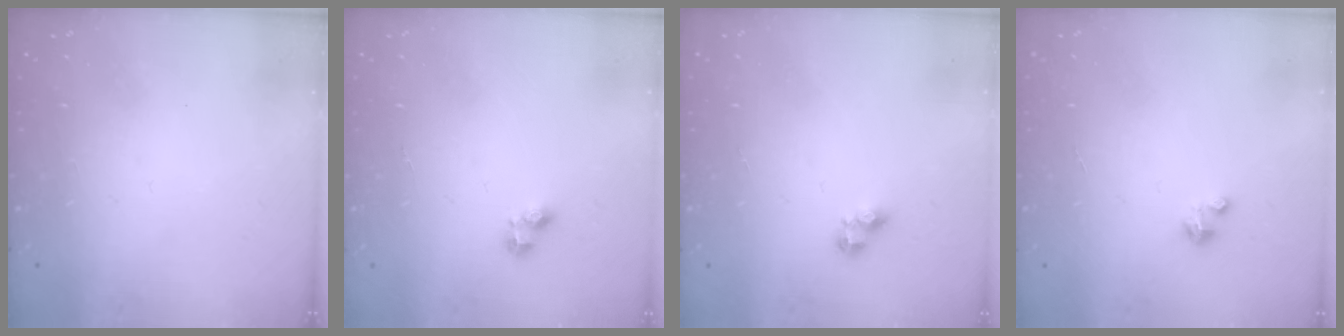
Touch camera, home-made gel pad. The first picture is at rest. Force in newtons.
{"total": 2.5, "press": 2.5, "slide": 0.2}
{"total": 3.2, "press": 3.2, "slide": 0.4}
{"total": 0.6, "press": 0.6, "slide": 0.3}